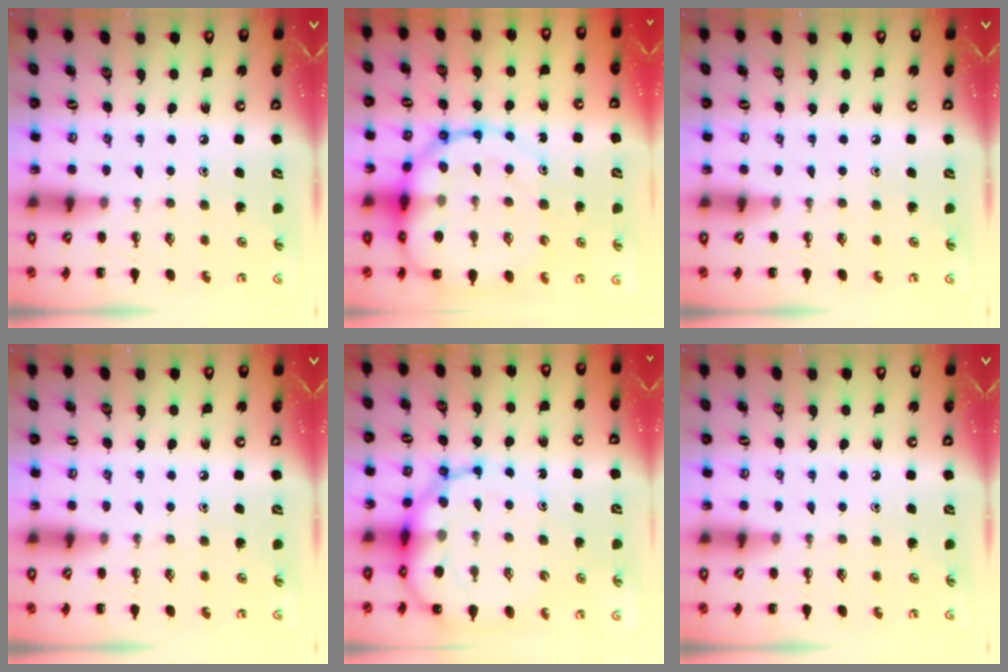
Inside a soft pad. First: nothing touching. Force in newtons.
{"total": 19.0, "press": 18.5, "slide": 4.1}
{"total": 0.0}
{"total": 0.0}
{"total": 13.3, "press": 12.8, "slide": 3.7}
{"total": 0.0}